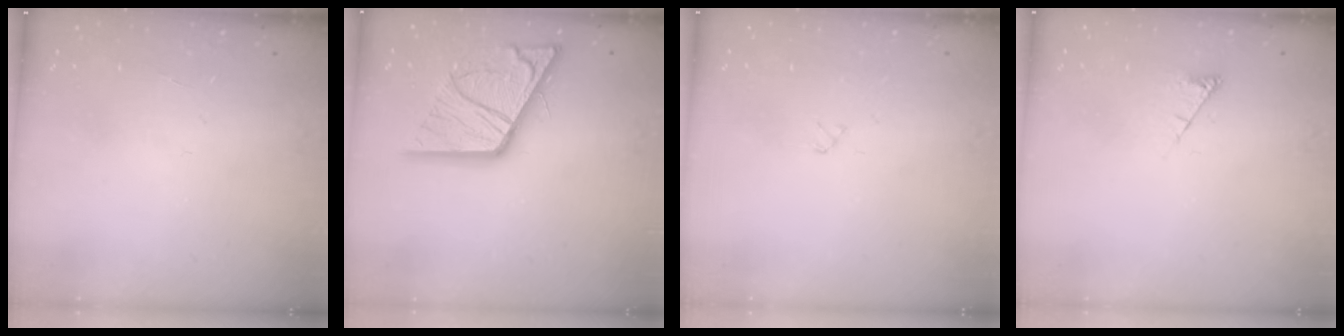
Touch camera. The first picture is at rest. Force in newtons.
{"total": 18.8, "press": 18.7, "slide": 1.8}
{"total": 2.7, "press": 2.7, "slide": 0.3}
{"total": 4.4, "press": 4.4, "slide": 0.5}